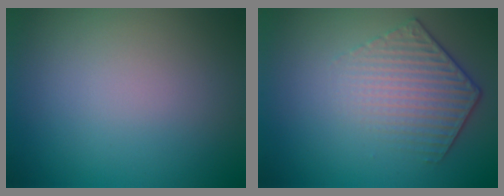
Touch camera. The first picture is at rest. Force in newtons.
{"total": 4.5, "press": 3.2, "slide": 3.1}